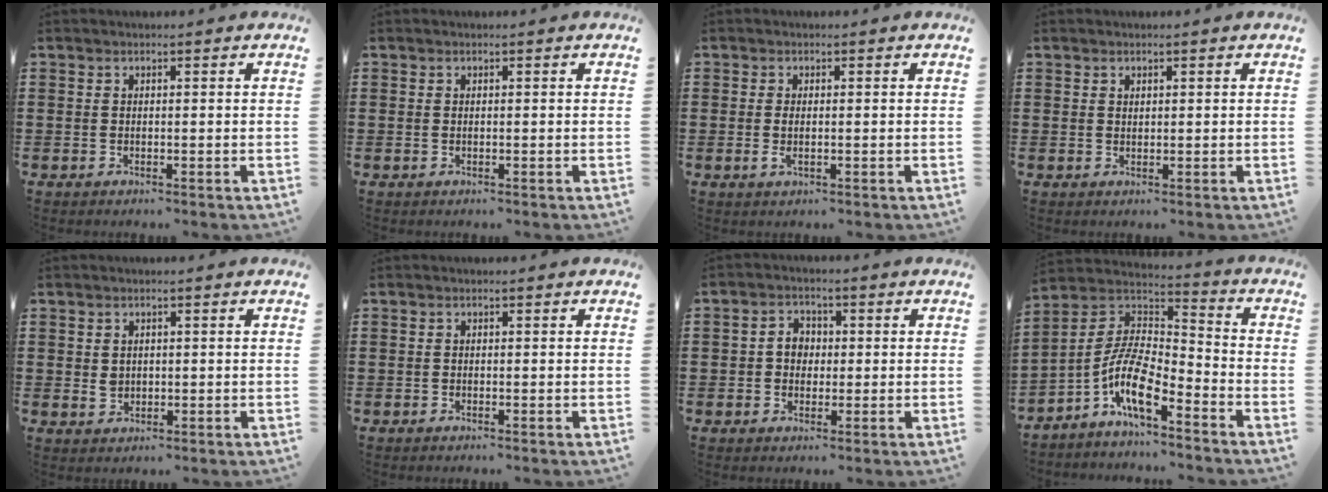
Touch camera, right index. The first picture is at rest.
{"total": 0.0}
{"total": 1.7, "force": [-0.1, 0.5, 1.6], "torque": [-0.039, -0.004, -0.004]}
{"total": 0.7, "force": [0.6, 0.4, 0.1], "torque": [-0.004, 0.001, 0.011]}
{"total": 1.8, "force": [0.3, 1.5, 1.0], "torque": [-0.023, 0.007, 0.005]}
{"total": 0.0}
{"total": 3.2, "force": [-0.2, 2.6, 1.8], "torque": [-0.041, 0.010, -0.007]}
{"total": 9.5, "force": [-5.5, 2.9, 7.3], "torque": [-0.174, -0.024, -0.115]}